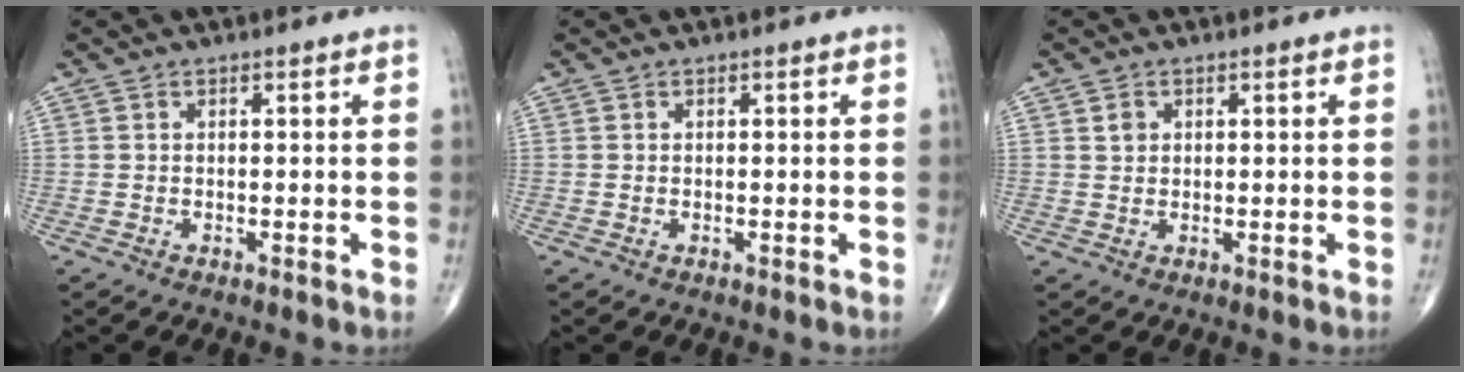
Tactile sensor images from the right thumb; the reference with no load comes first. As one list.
[{"total": 0.0}, {"total": 1.6, "force": [0.7, 1.3, 0.7], "torque": [-0.004, -0.003, 0.011]}]